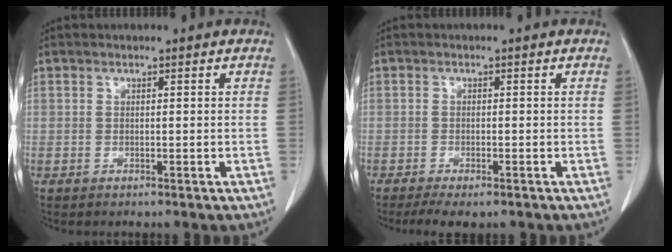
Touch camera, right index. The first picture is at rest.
{"total": 4.0, "force": [-3.0, 1.2, 2.4], "torque": [-0.039, -0.009, -0.045]}